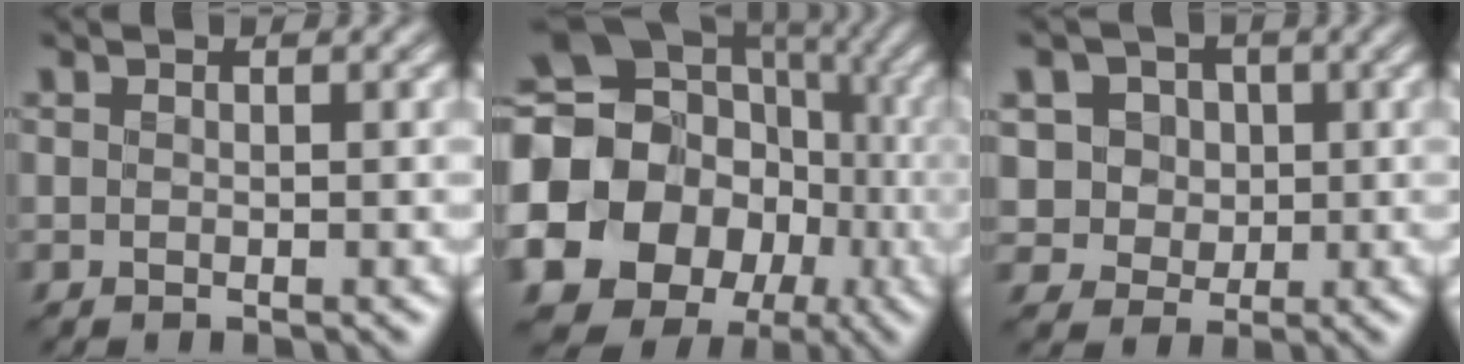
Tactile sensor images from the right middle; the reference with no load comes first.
{"total": 20.3, "force": [-4.5, 18.0, 8.3], "torque": [-0.169, -0.021, -0.094]}
{"total": 6.3, "force": [2.3, 5.3, 2.5], "torque": [-0.037, 0.014, 0.022]}